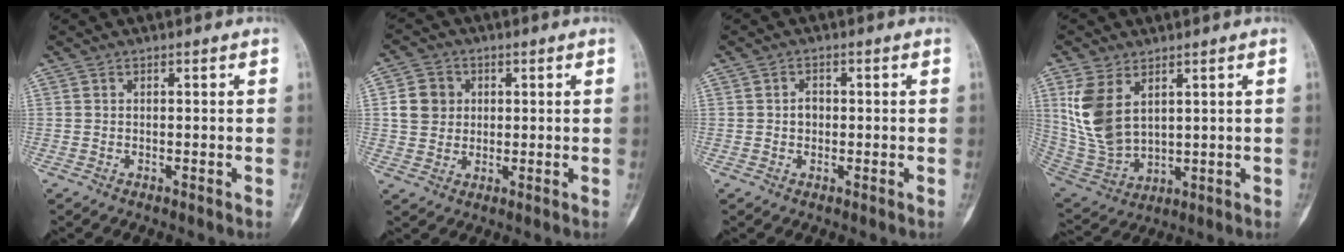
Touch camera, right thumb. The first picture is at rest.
{"total": 6.4, "force": [1.2, 5.8, 2.5], "torque": [-0.023, 0.001, 0.018]}
{"total": 2.0, "force": [-0.1, 1.6, 1.2], "torque": [-0.009, 0.005, -0.003]}
{"total": 11.8, "force": [4.3, 7.0, 8.5], "torque": [-0.172, -0.019, 0.107]}